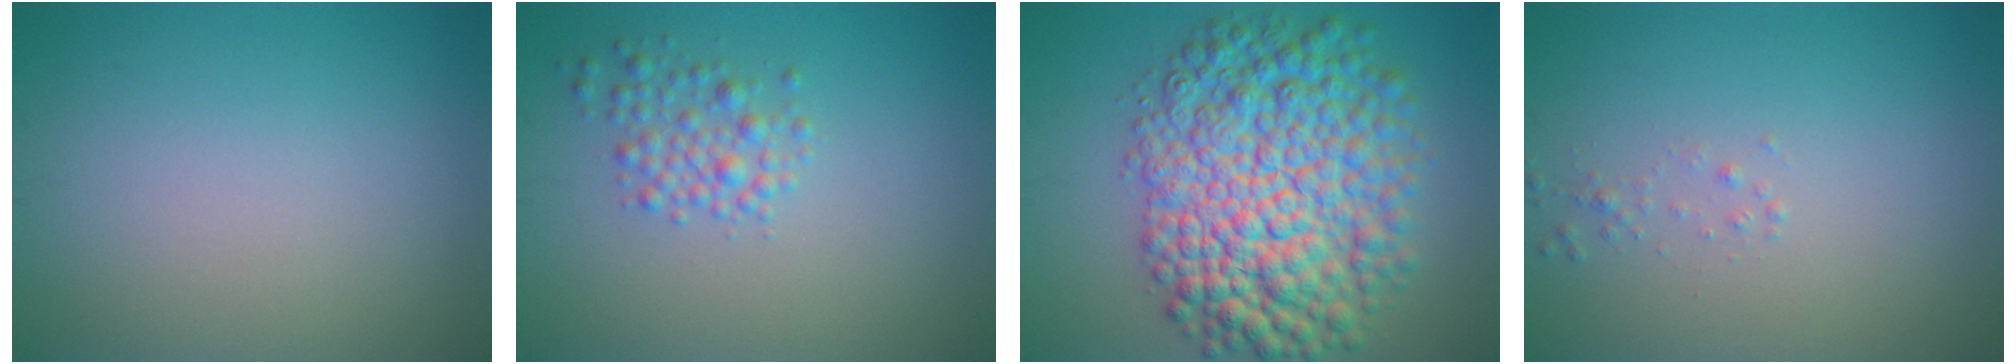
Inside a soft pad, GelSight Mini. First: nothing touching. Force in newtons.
{"total": 2.3, "press": 2.3, "slide": 0.1}
{"total": 11.6, "press": 11.6, "slide": 0.2}
{"total": 0.7, "press": 0.6, "slide": 0.1}